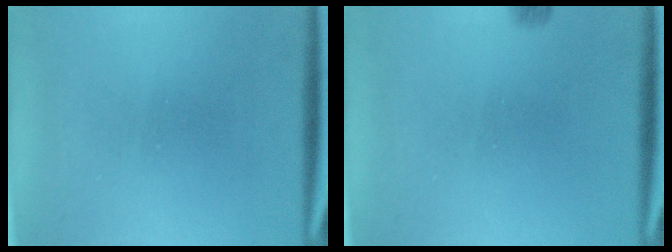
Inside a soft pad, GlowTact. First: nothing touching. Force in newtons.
{"total": 1.3}